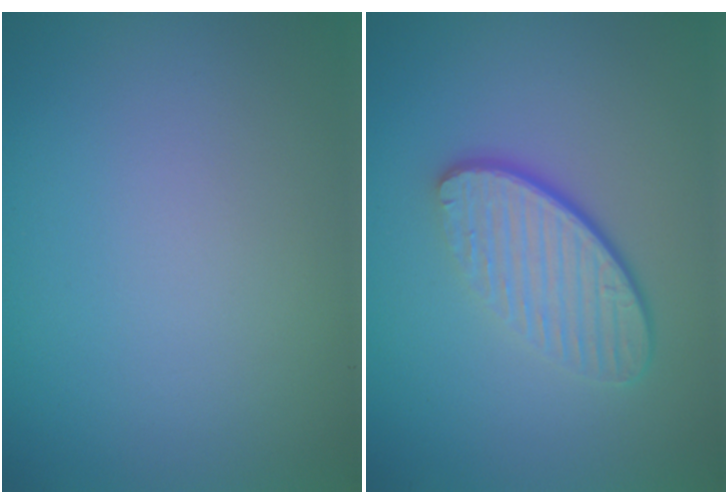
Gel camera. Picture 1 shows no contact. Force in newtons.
{"total": 4.6, "press": 3.1, "slide": 3.4}